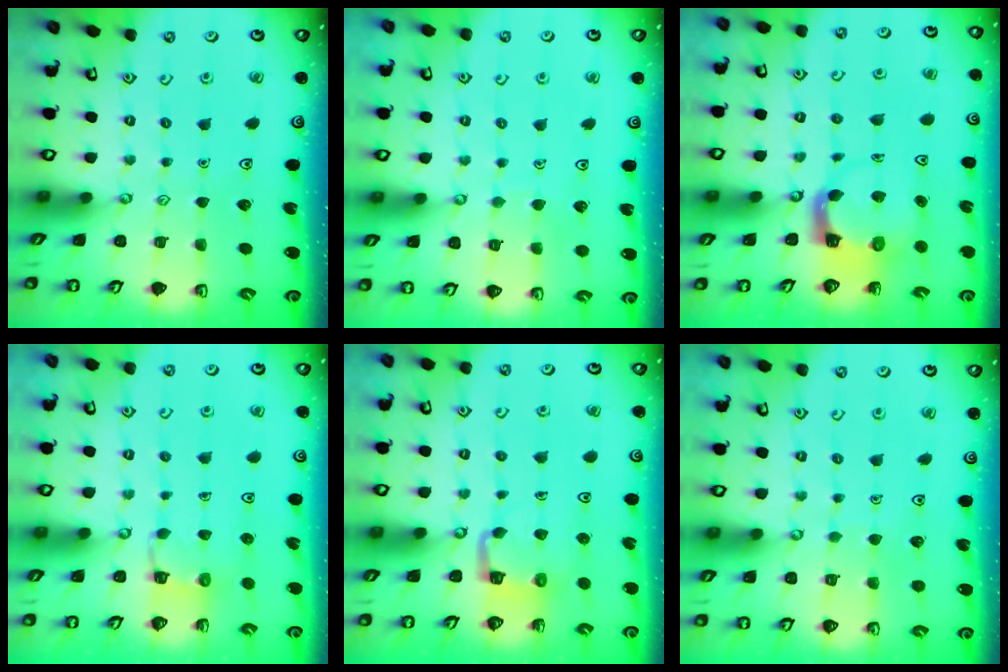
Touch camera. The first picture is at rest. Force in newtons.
{"total": 4.4, "press": 4.4, "slide": 0.4}
{"total": 3.9, "press": 3.9, "slide": 0.5}
{"total": 2.9, "press": 2.9, "slide": 0.3}
{"total": 4.1, "press": 4.1, "slide": 0.2}
{"total": 3.5, "press": 3.5, "slide": 0.2}